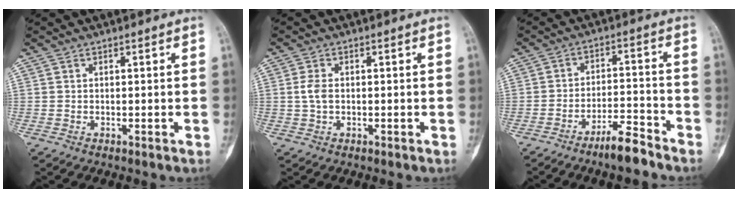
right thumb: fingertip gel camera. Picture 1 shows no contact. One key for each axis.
{"total": 3.0, "fx": 0.1, "fy": 1.8, "fz": 2.4, "tx": -0.053, "ty": 0.003, "tz": 0.000}
{"total": 7.0, "fx": -5.6, "fy": 1.3, "fz": 4.0, "tx": -0.070, "ty": 0.046, "tz": -0.098}